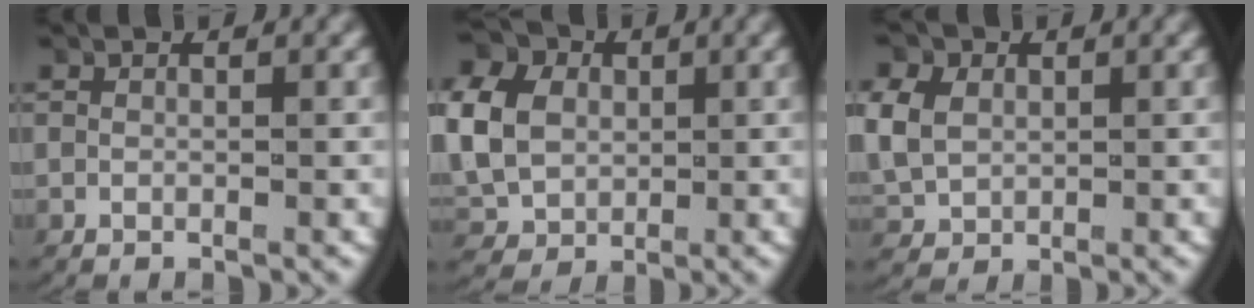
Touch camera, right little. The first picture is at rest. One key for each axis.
{"total": 7.9, "fx": 0.8, "fy": 6.9, "fz": 3.8, "tx": -0.100, "ty": -0.013, "tz": 0.017}
{"total": 5.1, "fx": 0.6, "fy": 4.6, "fz": 2.2, "tx": -0.067, "ty": -0.004, "tz": 0.016}